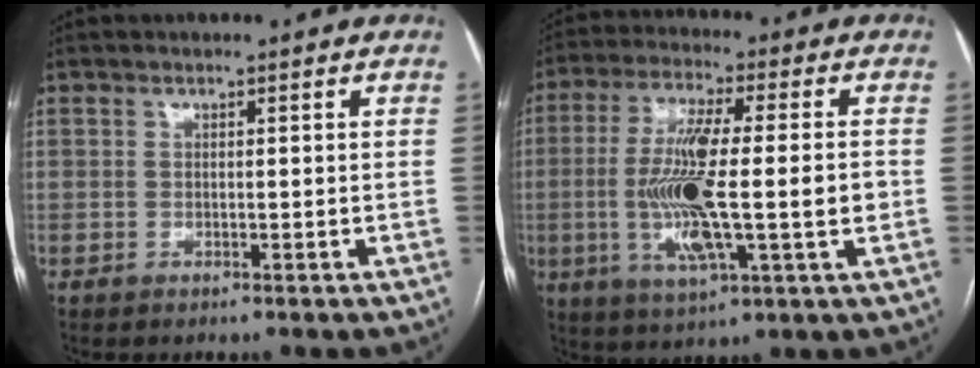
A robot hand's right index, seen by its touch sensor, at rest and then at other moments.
{"total": 15.4, "force": [-1.7, 2.1, 15.2], "torque": [-0.291, -0.001, -0.029]}